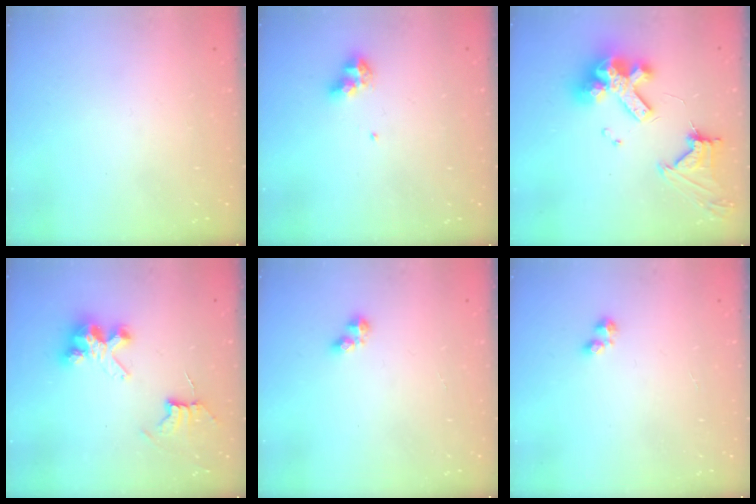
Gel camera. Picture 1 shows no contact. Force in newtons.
{"total": 7.3, "press": 7.2, "slide": 0.8}
{"total": 17.9, "press": 17.8, "slide": 1.9}
{"total": 8.2, "press": 8.1, "slide": 0.8}
{"total": 2.7, "press": 2.6, "slide": 0.3}
{"total": 2.0, "press": 2.0, "slide": 0.2}